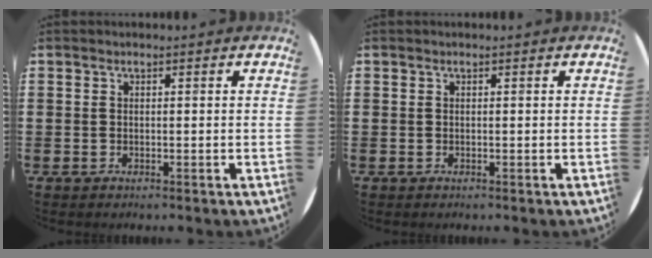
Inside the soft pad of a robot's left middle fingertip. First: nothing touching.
{"total": 0.0}